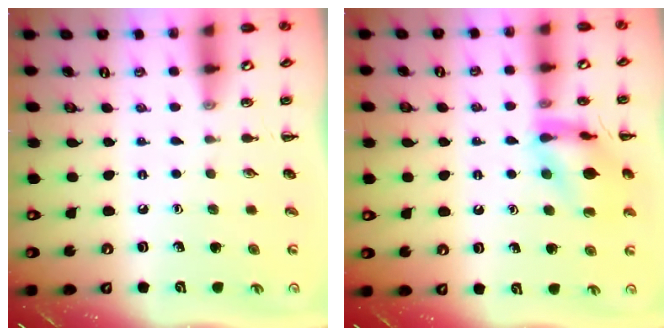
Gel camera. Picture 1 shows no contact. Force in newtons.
{"total": 12.9, "press": 12.9, "slide": 1.5}